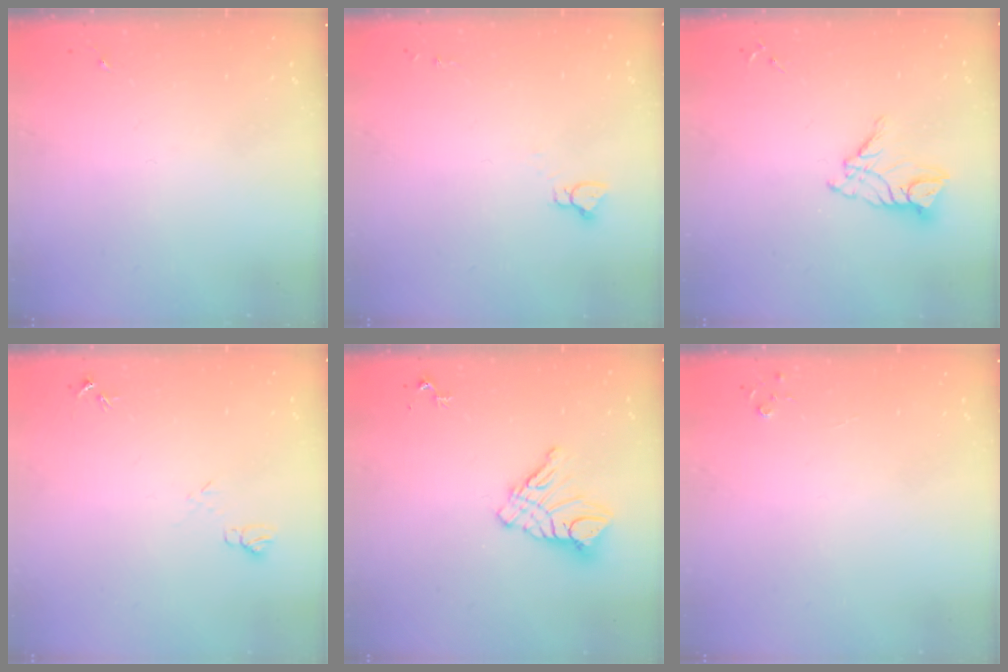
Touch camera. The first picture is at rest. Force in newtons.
{"total": 2.9, "press": 2.9, "slide": 0.2}
{"total": 10.7, "press": 10.6, "slide": 0.9}
{"total": 6.3, "press": 6.3, "slide": 0.7}
{"total": 11.5, "press": 11.4, "slide": 0.8}
{"total": 2.7, "press": 2.7, "slide": 0.3}